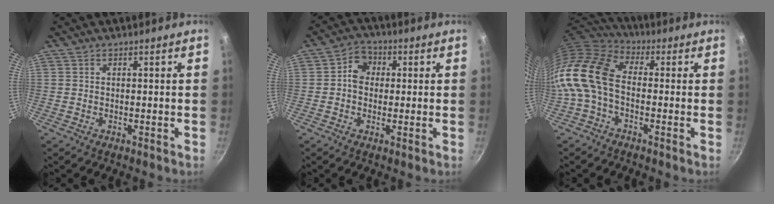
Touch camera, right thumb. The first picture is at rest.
{"total": 5.5, "force": [0.4, 4.7, 2.8], "torque": [-0.017, 0.008, -0.006]}
{"total": 13.9, "force": [-2.5, 8.9, 10.4], "torque": [-0.200, 0.037, -0.074]}